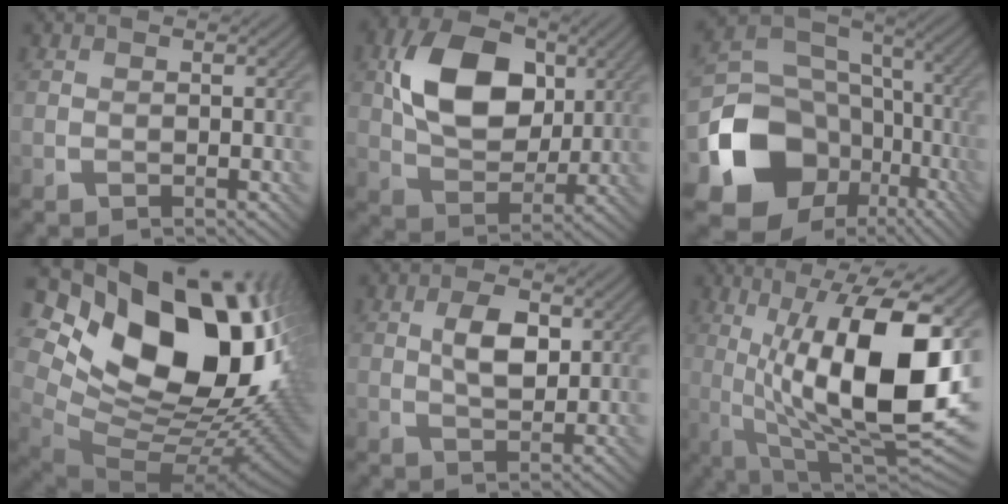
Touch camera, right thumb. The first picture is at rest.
{"total": 12.3, "force": [3.0, 8.4, 8.4], "torque": [-0.169, 0.010, 0.049]}
{"total": 15.2, "force": [-5.3, 12.1, 7.5], "torque": [-0.163, -0.045, -0.094]}
{"total": 21.8, "force": [7.6, 13.5, 15.3], "torque": [-0.282, -0.009, 0.169]}
{"total": 4.9, "force": [1.0, 2.7, 4.1], "torque": [-0.078, 0.001, 0.016]}
{"total": 16.7, "force": [1.8, 6.2, 15.5], "torque": [-0.242, -0.002, 0.027]}